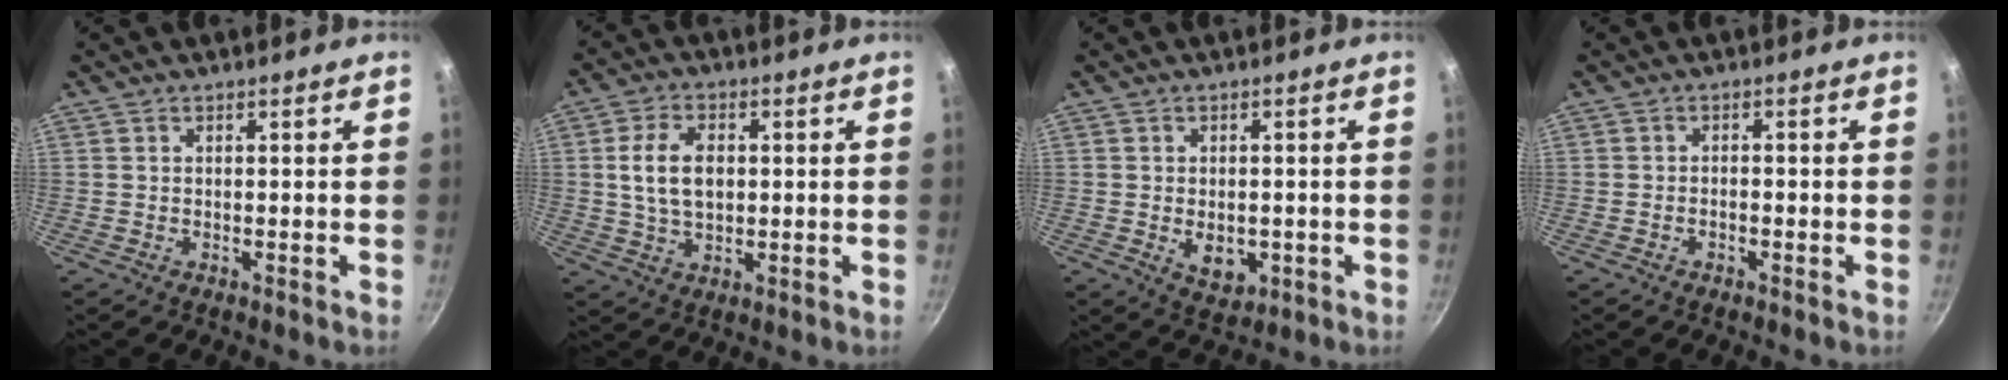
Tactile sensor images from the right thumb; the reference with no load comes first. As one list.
[{"total": 8.8, "force": [1.0, 5.5, 6.8], "torque": [-0.114, 0.005, 0.019]}, {"total": 5.4, "force": [-0.9, 3.8, 3.8], "torque": [-0.040, -0.005, -0.003]}, {"total": 1.1, "force": [-0.7, 0.6, 0.7], "torque": [-0.012, 0.009, -0.012]}]